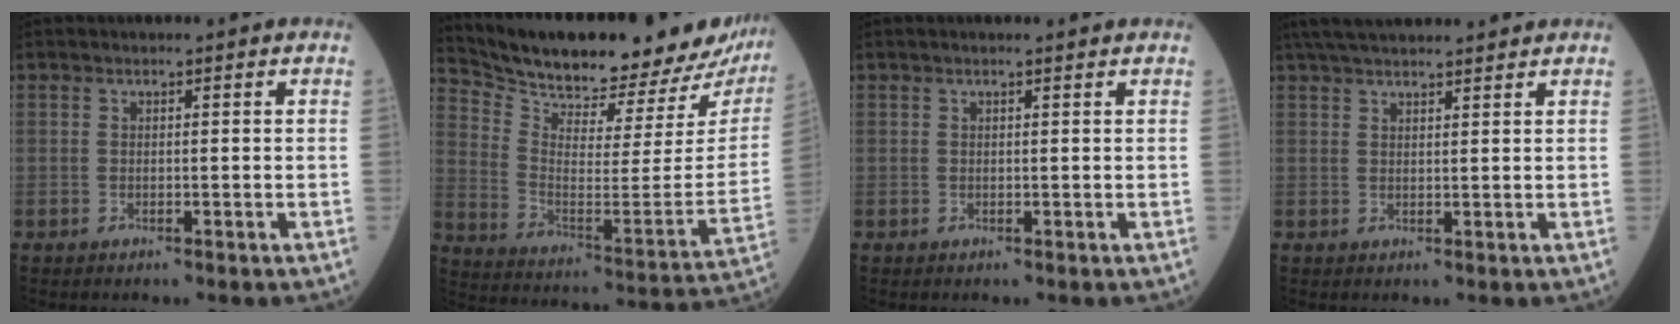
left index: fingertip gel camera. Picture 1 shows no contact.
{"total": 28.3, "force": [26.1, 5.5, 9.2], "torque": [-0.169, -0.088, 0.354]}
{"total": 1.7, "force": [1.5, -0.1, 0.8], "torque": [-0.013, 0.011, 0.021]}
{"total": 11.2, "force": [9.9, 1.4, 5.0], "torque": [-0.086, 0.041, 0.151]}